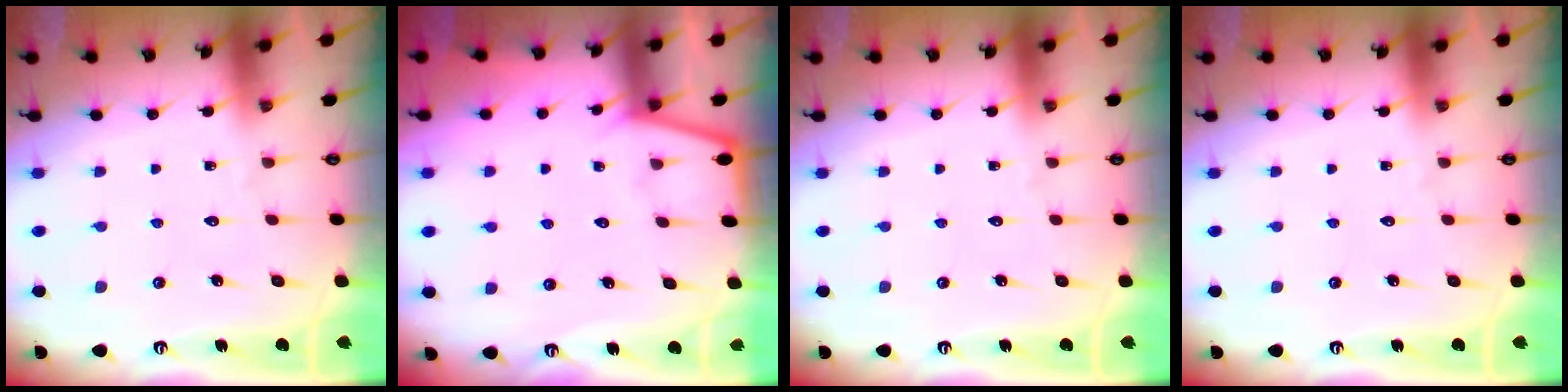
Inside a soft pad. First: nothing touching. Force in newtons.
{"total": 3.8, "press": 3.8, "slide": 0.5}
{"total": 0.0}
{"total": 0.0}